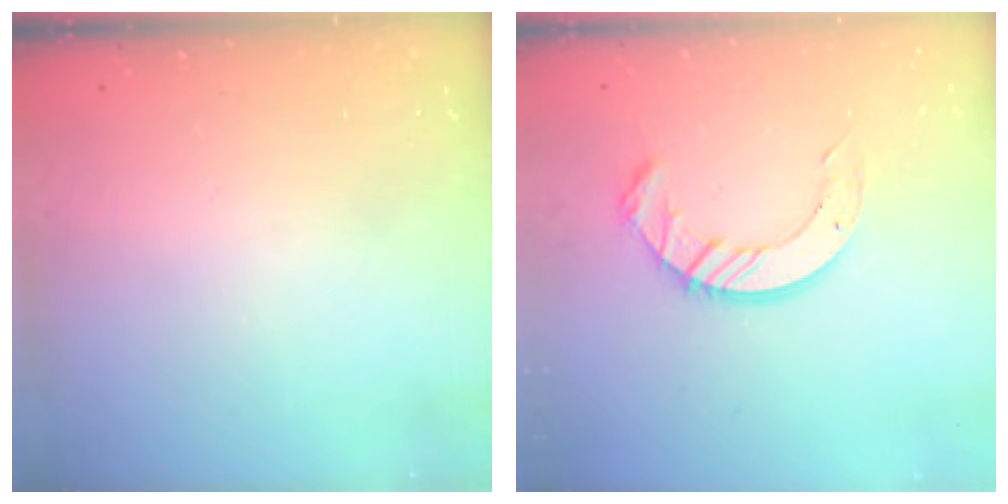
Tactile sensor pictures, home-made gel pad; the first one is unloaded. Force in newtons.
{"total": 10.2, "press": 10.1, "slide": 1.0}